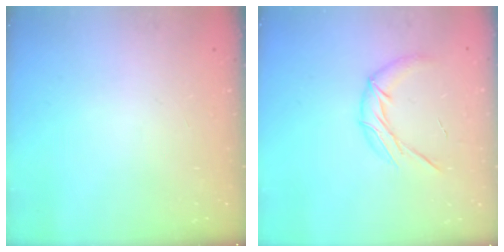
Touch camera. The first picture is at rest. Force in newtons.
{"total": 10.4, "press": 10.4, "slide": 1.0}